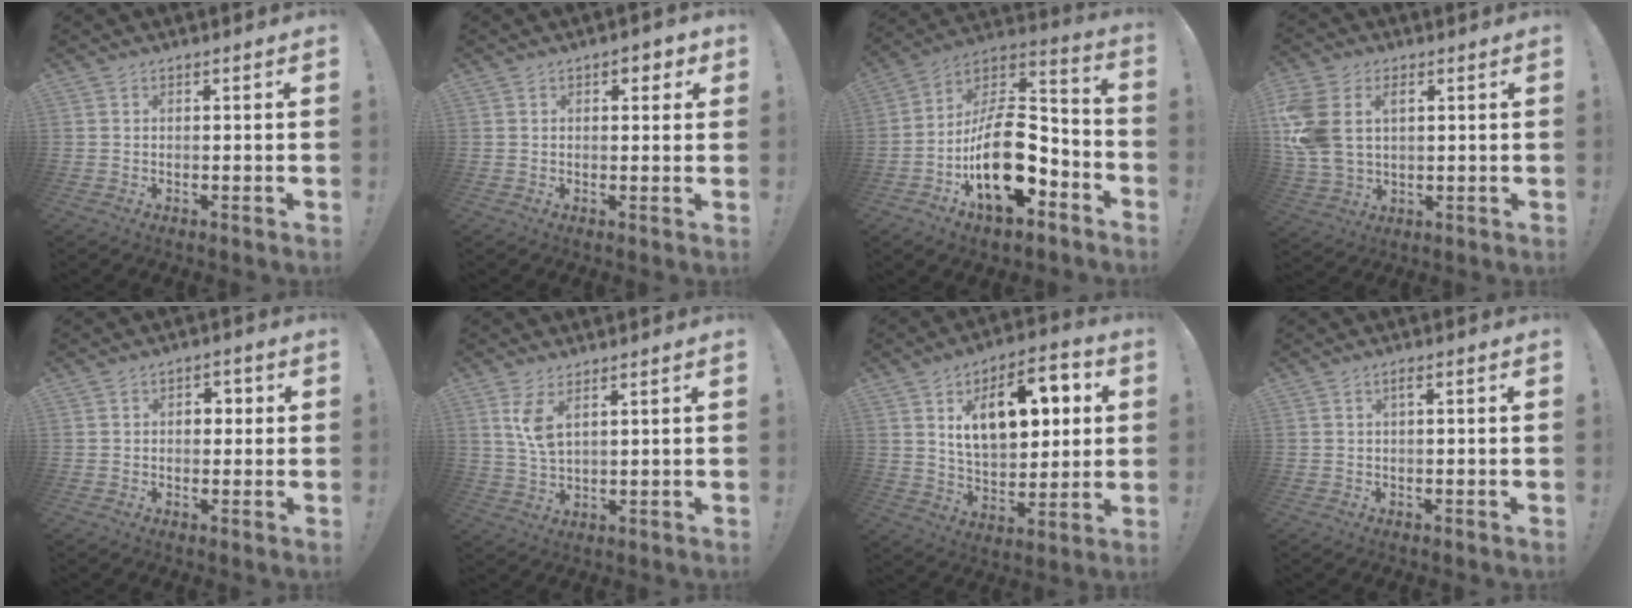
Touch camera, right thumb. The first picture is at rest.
{"total": 2.8, "force": [1.0, 1.8, 2.0], "torque": [-0.009, -0.004, 0.010]}
{"total": 22.6, "force": [-6.8, 12.7, 17.4], "torque": [-0.301, 0.042, -0.099]}
{"total": 11.9, "force": [3.7, 8.1, 7.9], "torque": [-0.175, -0.014, 0.068]}
{"total": 4.1, "force": [0.2, 3.3, 2.4], "torque": [-0.022, 0.004, -0.003]}
{"total": 6.2, "force": [3.1, 2.2, 4.9], "torque": [-0.083, -0.022, 0.051]}
{"total": 18.2, "force": [6.2, 10.3, 13.6], "torque": [-0.194, -0.015, 0.107]}
{"total": 1.5, "force": [-0.2, -0.1, 1.4], "torque": [-0.021, 0.000, -0.008]}